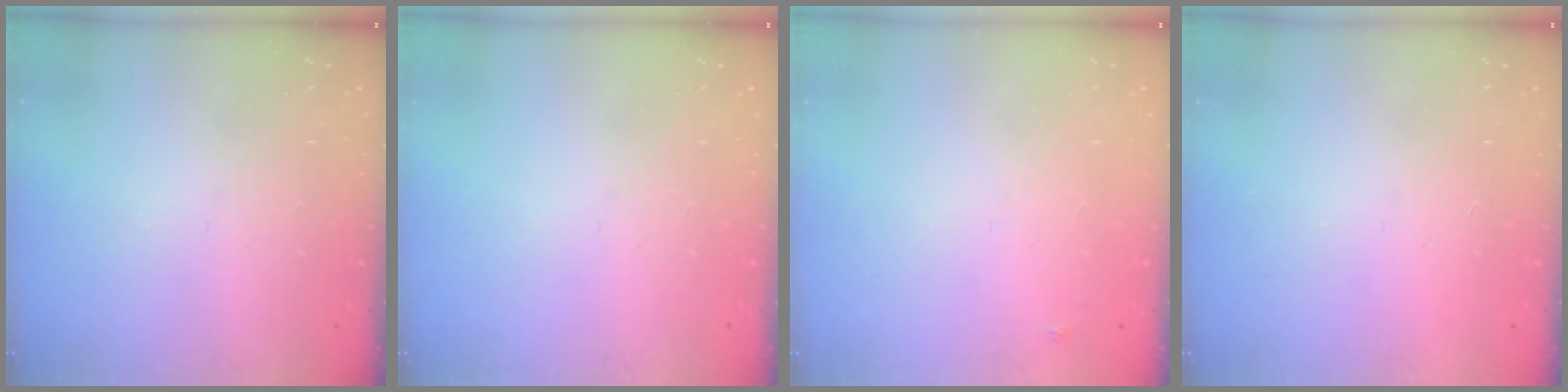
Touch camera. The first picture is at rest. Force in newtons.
{"total": 0.0}
{"total": 3.4, "press": 3.3, "slide": 0.4}
{"total": 1.5, "press": 1.5, "slide": 0.1}